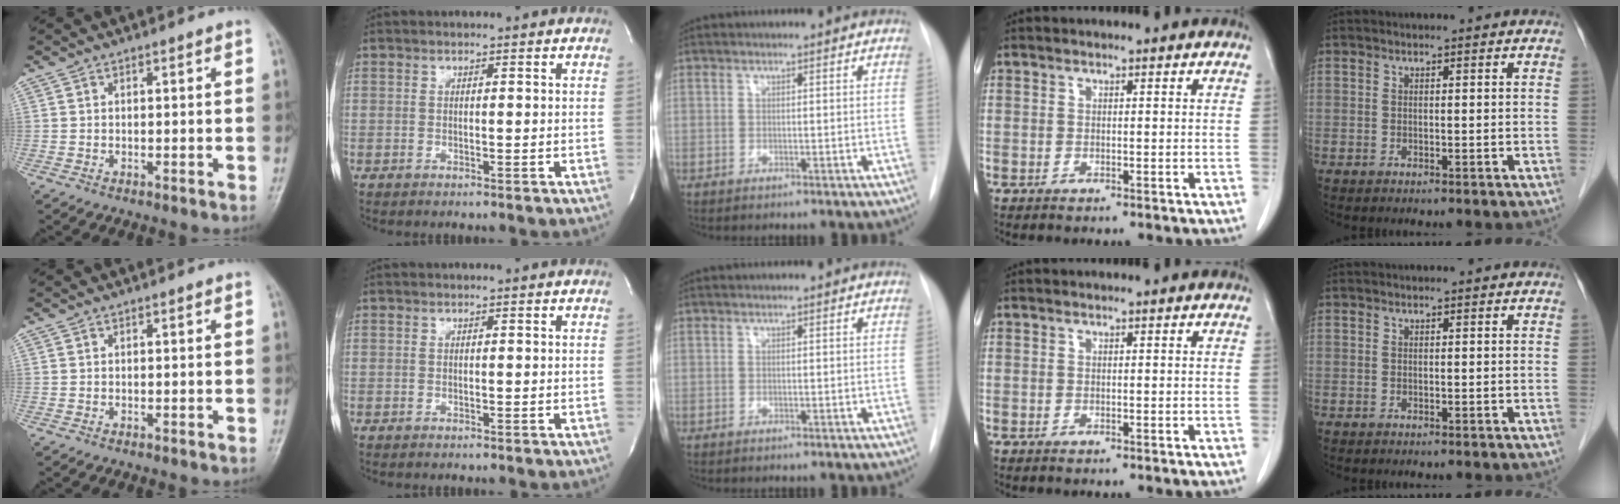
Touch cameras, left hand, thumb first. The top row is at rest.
{}